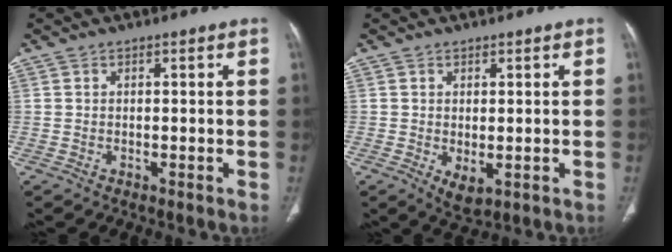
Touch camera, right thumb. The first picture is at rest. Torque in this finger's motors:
{"motor_torque": [-0.30, 0.16, 0.17, 0.43, 0.12]}